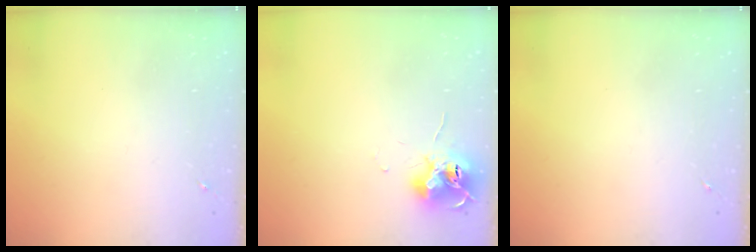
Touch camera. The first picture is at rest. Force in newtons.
{"total": 12.3, "press": 12.3, "slide": 0.8}
{"total": 0.0}